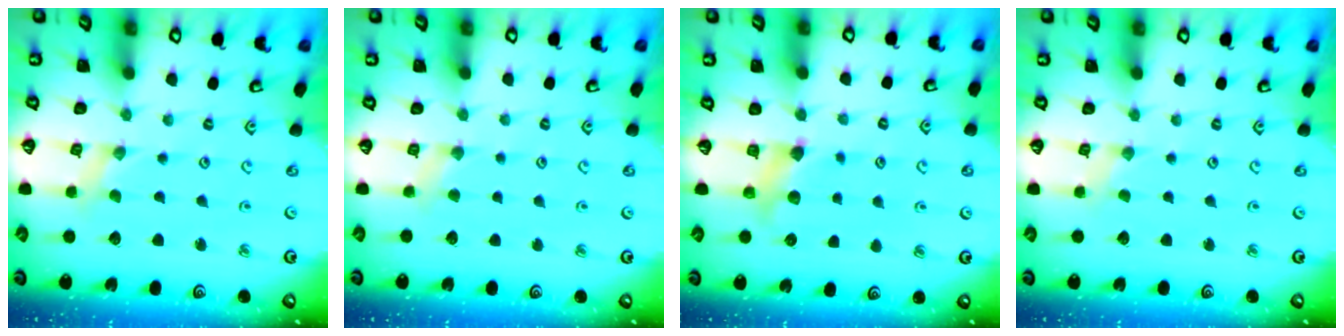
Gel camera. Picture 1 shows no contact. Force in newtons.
{"total": 2.9, "press": 2.8, "slide": 0.6}
{"total": 5.7, "press": 5.7, "slide": 0.5}
{"total": 0.0}